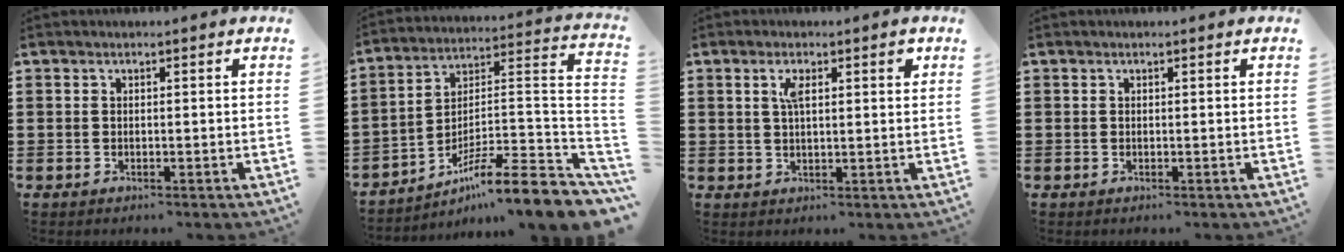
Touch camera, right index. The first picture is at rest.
{"total": 9.9, "force": [-7.2, 1.1, 6.6], "torque": [-0.105, -0.002, -0.143]}
{"total": 3.4, "force": [1.4, 1.0, 3.0], "torque": [-0.046, 0.001, 0.017]}
{"total": 0.0}